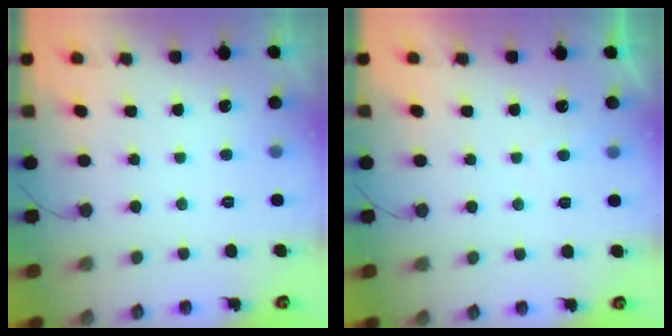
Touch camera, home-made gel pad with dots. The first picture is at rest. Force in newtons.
{"total": 0.9, "press": 0.7, "slide": 0.5}